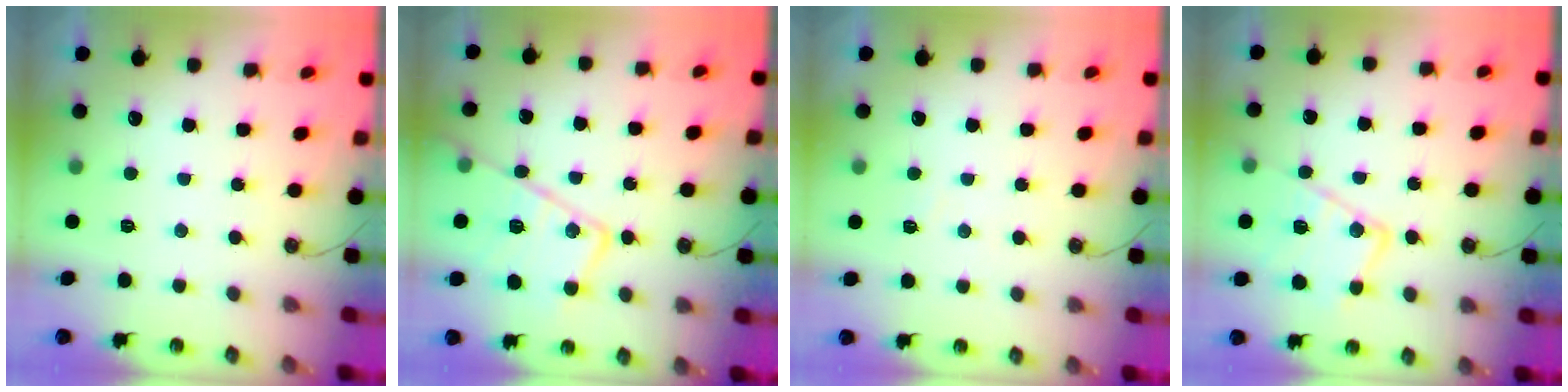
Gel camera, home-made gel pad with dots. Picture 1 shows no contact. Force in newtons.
{"total": 19.8, "press": 19.7, "slide": 1.8}
{"total": 4.3, "press": 4.2, "slide": 0.7}
{"total": 15.7, "press": 15.6, "slide": 1.1}